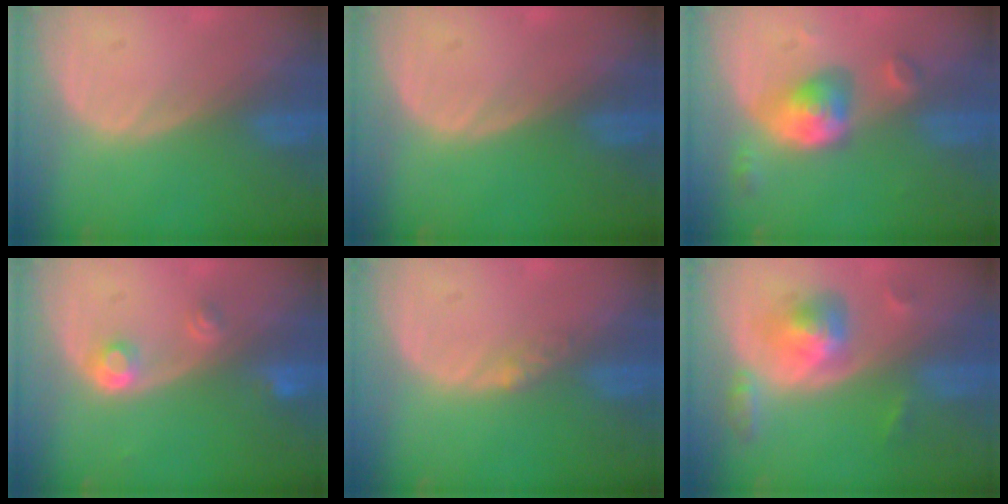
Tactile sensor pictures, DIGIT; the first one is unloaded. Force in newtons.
{"total": 0.0}
{"total": 5.6, "press": 5.4, "slide": 1.8}
{"total": 3.0, "press": 2.8, "slide": 1.0}
{"total": 1.6, "press": 1.3, "slide": 0.9}
{"total": 6.0, "press": 5.4, "slide": 2.7}